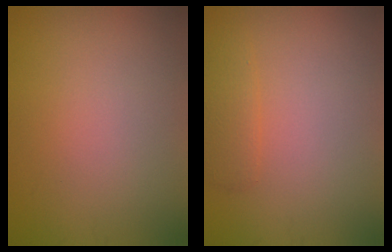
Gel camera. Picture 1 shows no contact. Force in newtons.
{"total": 1.5, "press": 1.5, "slide": 0.1}